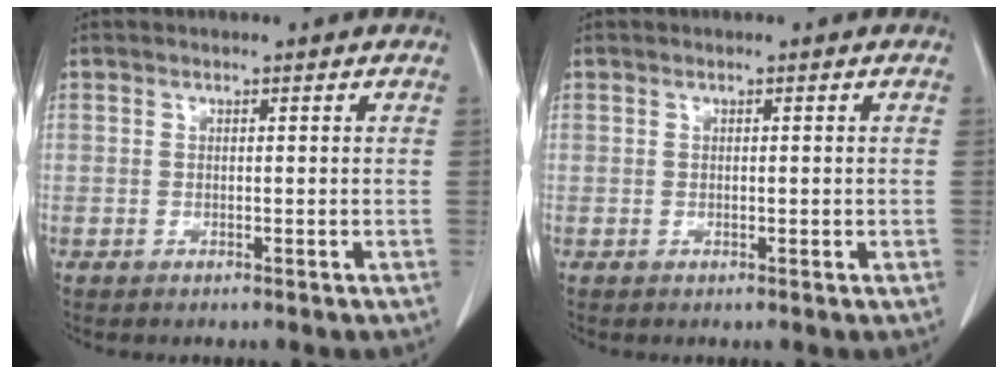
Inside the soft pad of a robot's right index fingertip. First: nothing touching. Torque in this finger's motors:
{"motor_torque": [-0.18, 0.24, 0.00, -0.01]}